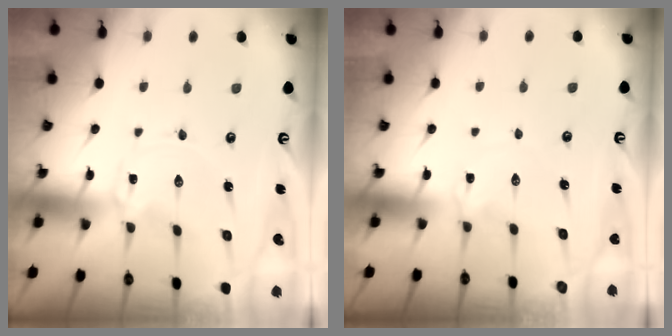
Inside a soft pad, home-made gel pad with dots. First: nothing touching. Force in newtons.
{"total": 2.7, "press": 2.7, "slide": 0.4}